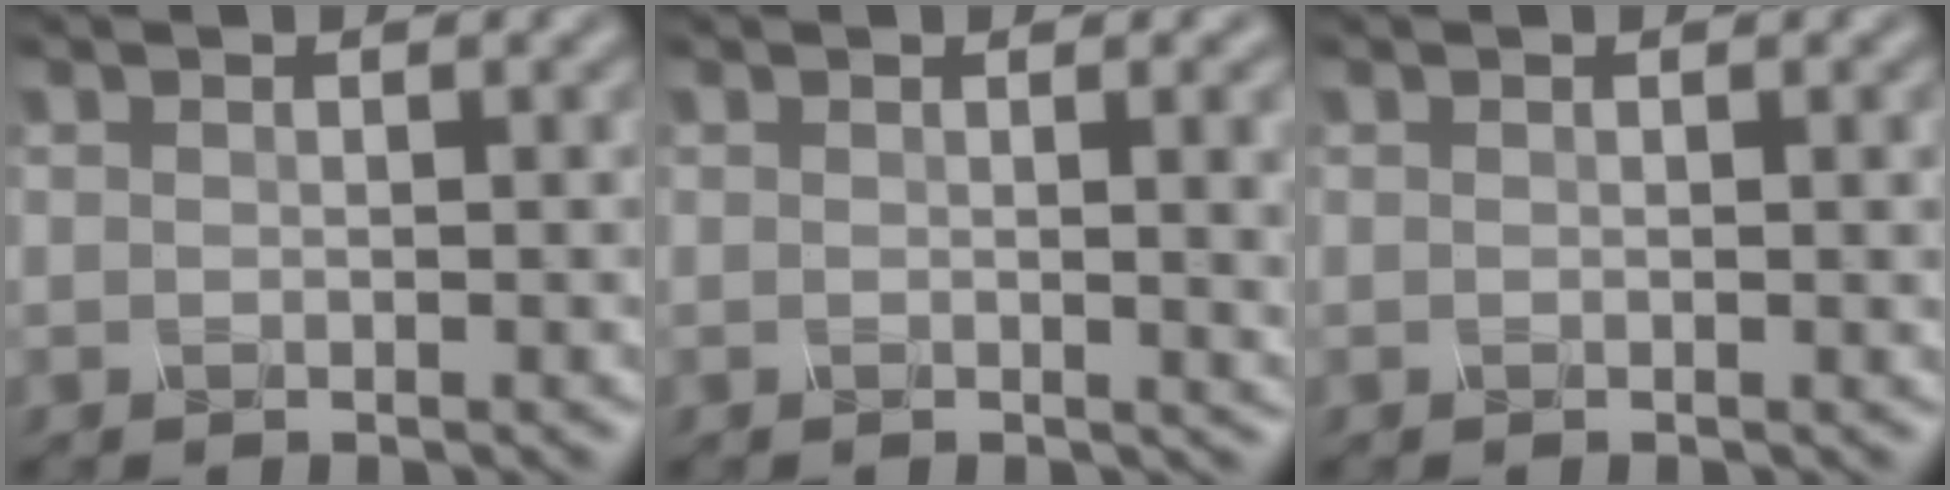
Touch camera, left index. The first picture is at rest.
{"total": 5.5, "force": [0.4, 2.2, 5.0], "torque": [-0.031, 0.006, 0.005]}
{"total": 1.3, "force": [0.1, 0.4, 1.2], "torque": [-0.011, 0.002, -0.002]}